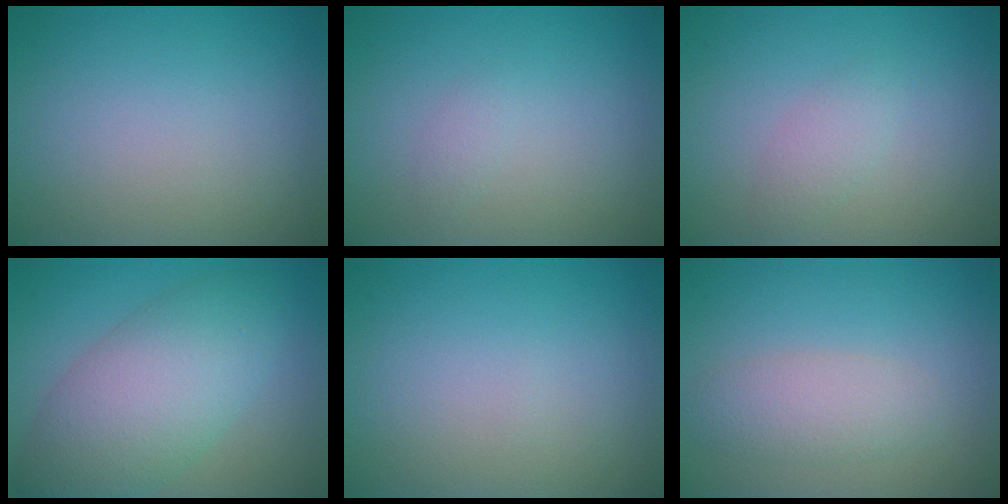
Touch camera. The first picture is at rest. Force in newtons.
{"total": 0.7, "press": 0.7, "slide": 0.0}
{"total": 1.5, "press": 1.5, "slide": 0.0}
{"total": 7.9, "press": 7.9, "slide": 0.2}
{"total": 0.0}
{"total": 2.8, "press": 2.8, "slide": 0.3}